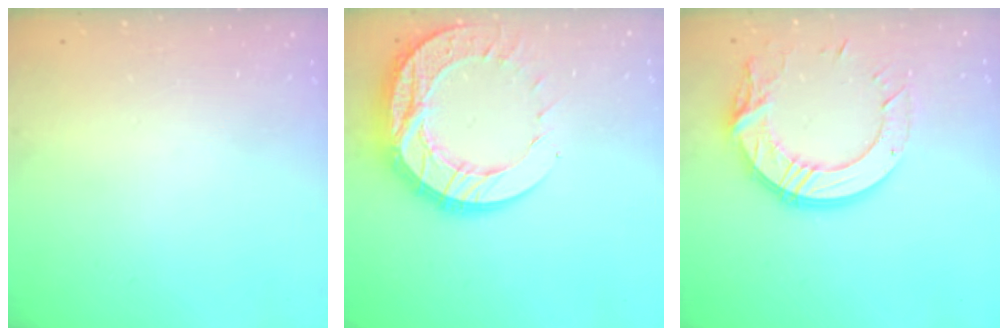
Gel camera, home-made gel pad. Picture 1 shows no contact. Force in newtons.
{"total": 19.4, "press": 19.4, "slide": 1.8}
{"total": 16.0, "press": 16.0, "slide": 1.0}